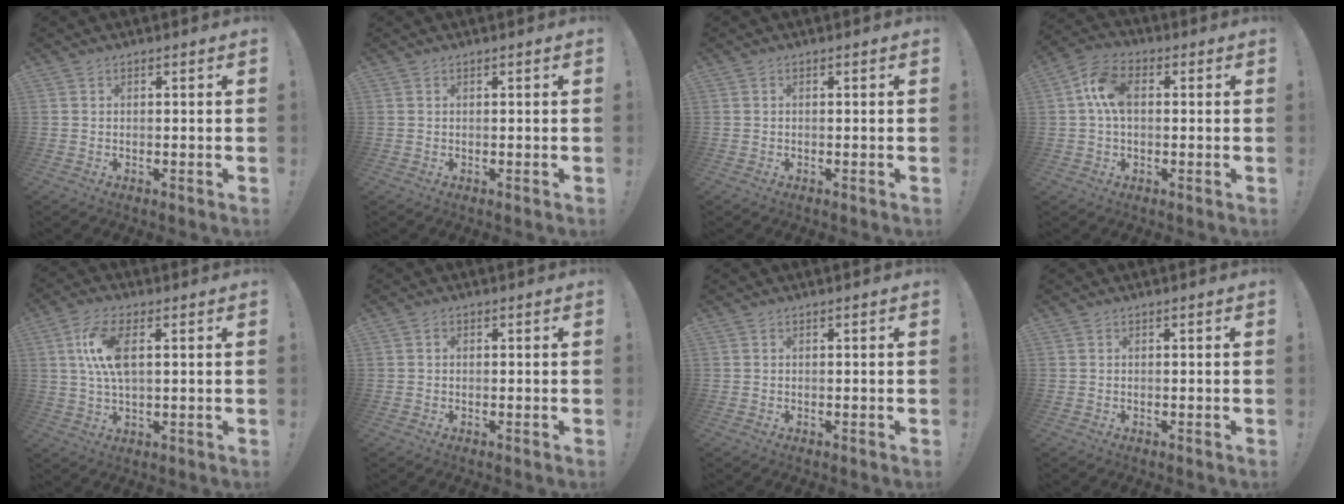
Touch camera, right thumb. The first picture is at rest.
{"total": 0.0}
{"total": 0.0}
{"total": 9.5, "force": [1.1, 6.0, 7.3], "torque": [-0.138, 0.012, 0.023]}
{"total": 10.6, "force": [2.2, 4.5, 9.3], "torque": [-0.185, -0.003, 0.038]}
{"total": 0.7, "force": [0.1, 0.7, 0.2], "torque": [-0.001, 0.002, 0.000]}
{"total": 0.0}
{"total": 0.0}